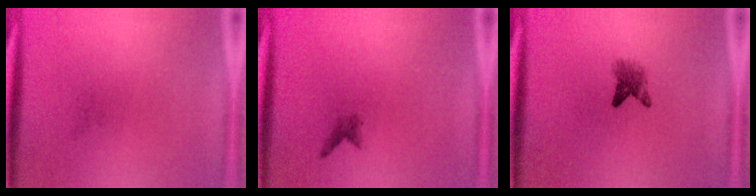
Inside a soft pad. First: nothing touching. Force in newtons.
{"total": 1.0}
{"total": 2.7}